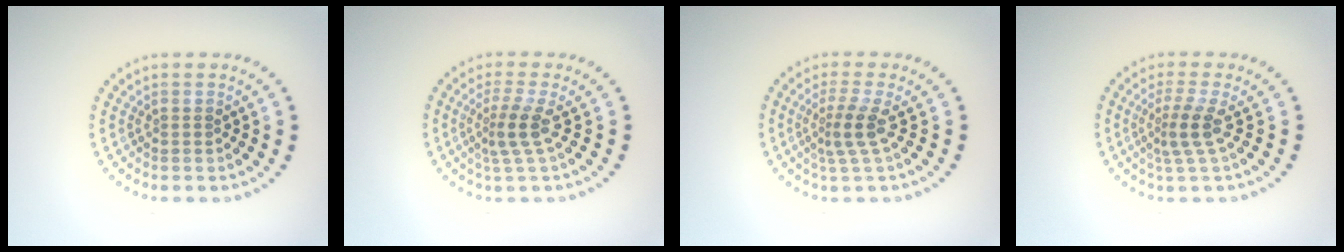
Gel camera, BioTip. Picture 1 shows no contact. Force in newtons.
{"total": 2.4, "press": 1.7, "slide": 1.7}
{"total": 2.5, "press": 1.8, "slide": 1.8}
{"total": 2.5, "press": 1.8, "slide": 1.8}